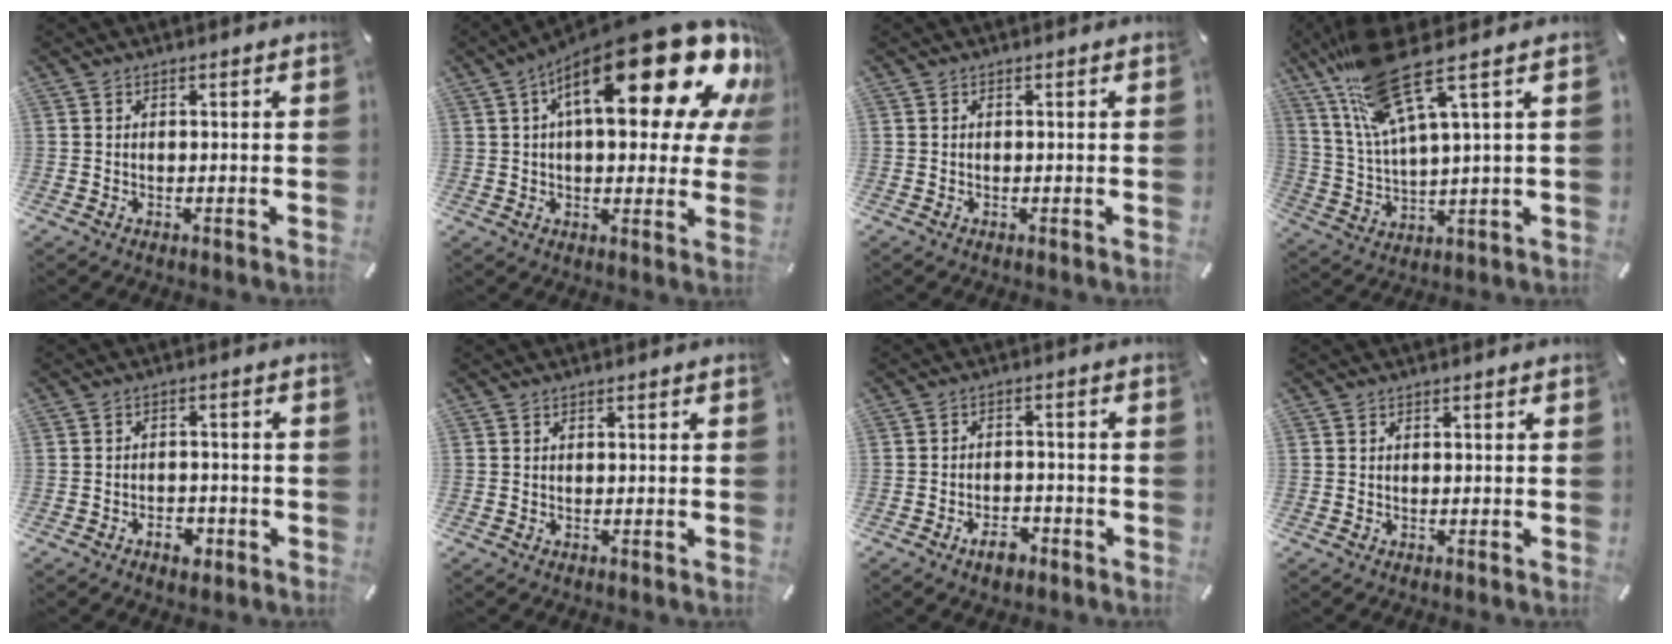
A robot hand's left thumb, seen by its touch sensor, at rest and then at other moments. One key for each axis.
{"total": 28.5, "fx": 12.2, "fy": 11.0, "fz": 23.3, "tx": -0.351, "ty": -0.068, "tz": 0.200}
{"total": 0.0}
{"total": 17.0, "fx": 9.8, "fy": 4.2, "fz": 13.3, "tx": -0.284, "ty": -0.036, "tz": 0.166}
{"total": 4.3, "fx": -2.5, "fy": 2.8, "fz": 2.2, "tx": -0.033, "ty": 0.011, "tz": -0.043}
{"total": 0.0}
{"total": 5.2, "fx": -3.5, "fy": 2.7, "fz": 2.9, "tx": -0.054, "ty": 0.017, "tz": -0.064}
{"total": 0.0}